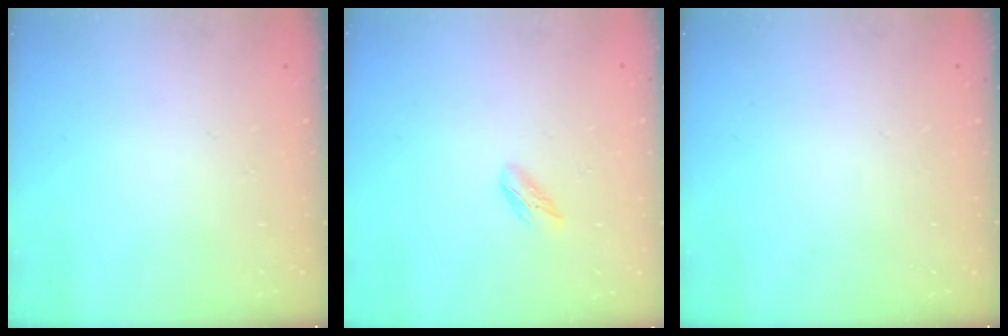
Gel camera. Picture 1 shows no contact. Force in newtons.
{"total": 2.7, "press": 2.6, "slide": 0.8}
{"total": 0.0}